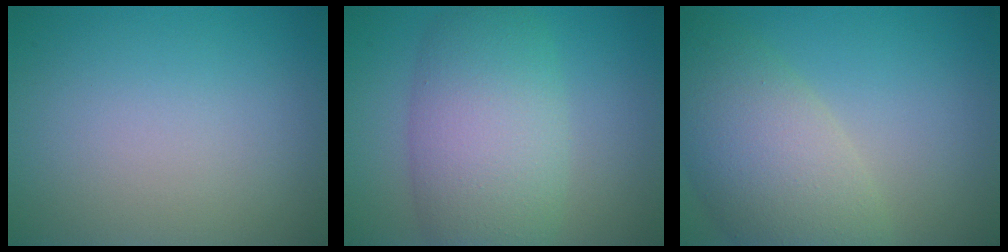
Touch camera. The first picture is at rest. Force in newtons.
{"total": 7.9, "press": 7.9, "slide": 0.4}
{"total": 7.8, "press": 7.8, "slide": 0.5}